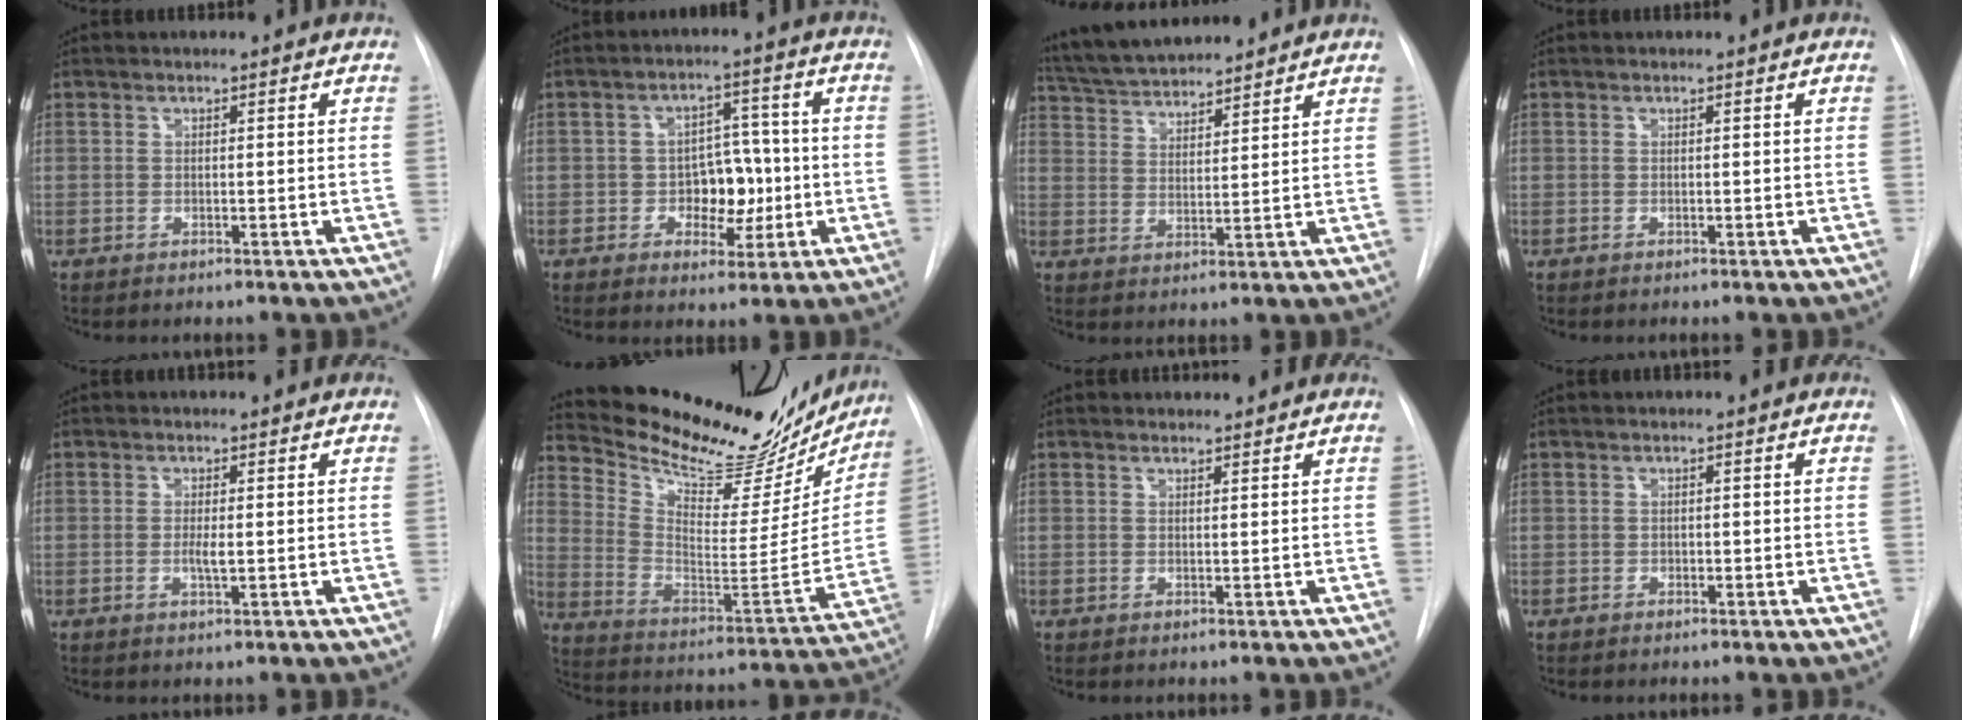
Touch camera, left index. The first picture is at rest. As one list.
[{"total": 6.9, "force": [-2.0, 4.6, 4.8], "torque": [-0.063, 0.012, -0.025]}, {"total": 11.2, "force": [10.4, 1.9, 3.7], "torque": [-0.073, 0.022, 0.182]}, {"total": 0.0}, {"total": 1.7, "force": [-0.9, 0.3, 1.4], "torque": [-0.029, -0.009, -0.013]}, {"total": 27.6, "force": [24.5, 7.4, 10.4], "torque": [-0.170, -0.066, 0.336]}, {"total": 0.6, "force": [0.4, 0.3, -0.3], "torque": [-0.002, 0.001, 0.010]}, {"total": 1.0, "force": [-0.9, 0.3, -0.1], "torque": [0.004, -0.004, -0.014]}]